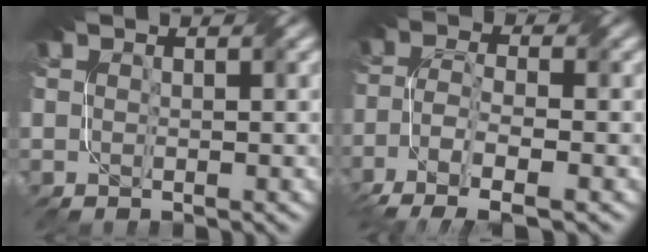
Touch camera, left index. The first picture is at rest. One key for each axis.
{"total": 6.0, "fx": -3.7, "fy": 2.0, "fz": 4.2, "tx": -0.089, "ty": -0.004, "tz": -0.077}